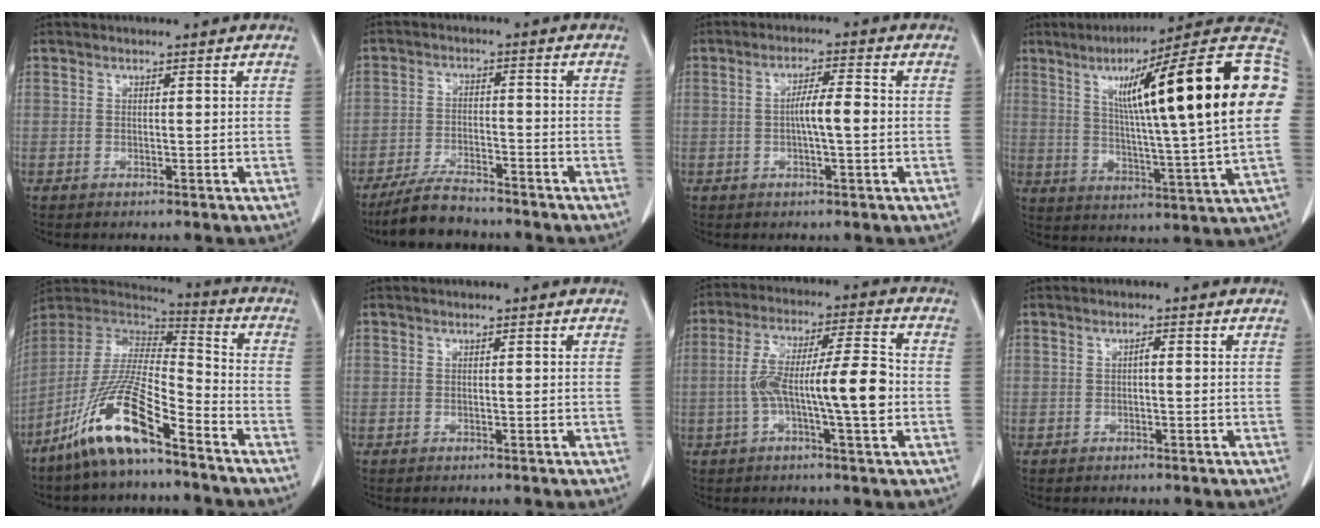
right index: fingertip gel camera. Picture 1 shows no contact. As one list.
[{"total": 6.6, "force": [-5.9, 1.6, 2.5], "torque": [-0.052, -0.014, -0.107]}, {"total": 4.6, "force": [-0.3, 0.5, 4.6], "torque": [-0.083, 0.007, -0.006]}, {"total": 28.2, "force": [6.4, 1.4, 27.4], "torque": [-0.334, 0.049, 0.089]}, {"total": 15.6, "force": [-10.2, 2.2, 11.6], "torque": [-0.235, -0.012, -0.192]}, {"total": 0.0}, {"total": 12.4, "force": [-2.0, 1.4, 12.2], "torque": [-0.218, 0.020, -0.035]}, {"total": 0.7, "force": [-0.1, 0.2, 0.7], "torque": [-0.013, 0.002, -0.001]}]